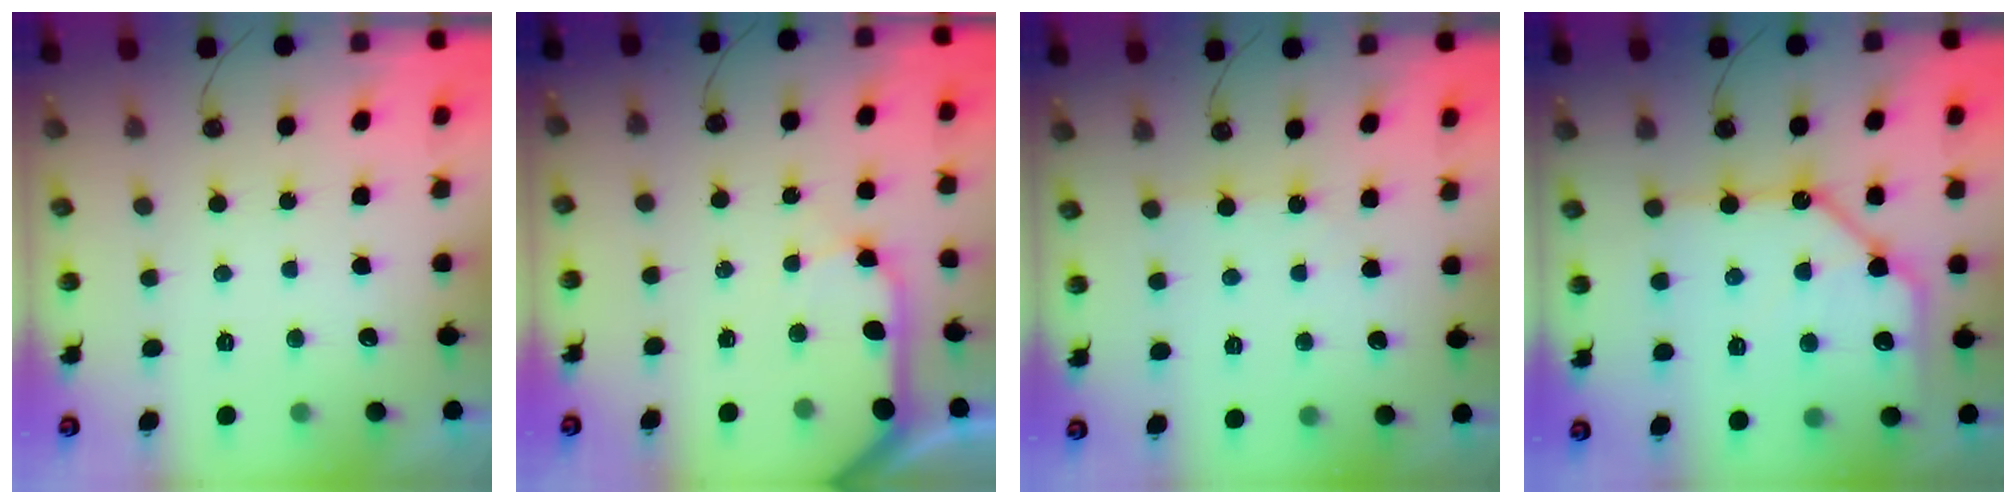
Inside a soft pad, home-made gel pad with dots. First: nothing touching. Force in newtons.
{"total": 10.8, "press": 10.7, "slide": 1.4}
{"total": 2.7, "press": 2.7, "slide": 0.4}
{"total": 15.7, "press": 15.6, "slide": 1.8}